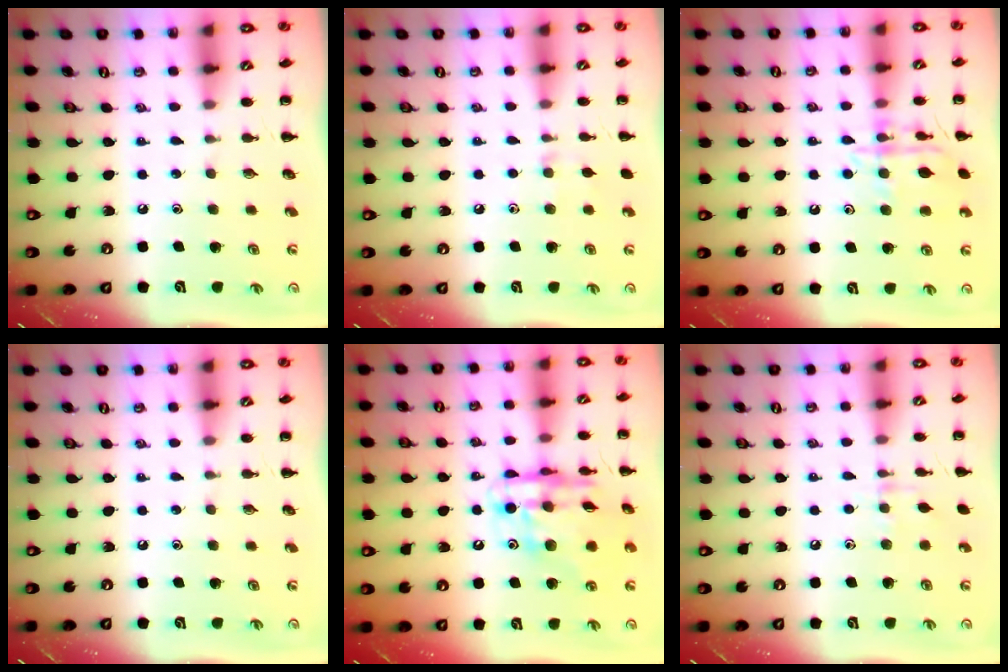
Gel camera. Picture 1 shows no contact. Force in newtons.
{"total": 5.4, "press": 5.1, "slide": 1.8}
{"total": 13.3, "press": 13.2, "slide": 0.9}
{"total": 0.0}
{"total": 16.5, "press": 16.0, "slide": 4.0}
{"total": 5.6, "press": 5.3, "slide": 1.8}